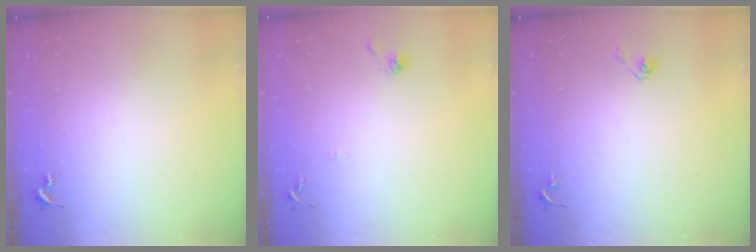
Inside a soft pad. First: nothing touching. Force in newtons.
{"total": 7.3, "press": 7.3, "slide": 0.4}
{"total": 4.0, "press": 3.4, "slide": 2.0}